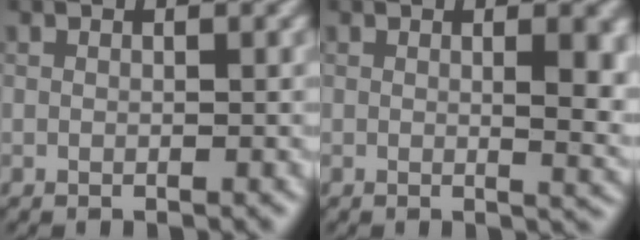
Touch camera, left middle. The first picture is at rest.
{"total": 4.2, "force": [0.7, 1.2, 3.9], "torque": [-0.045, -0.002, 0.013]}